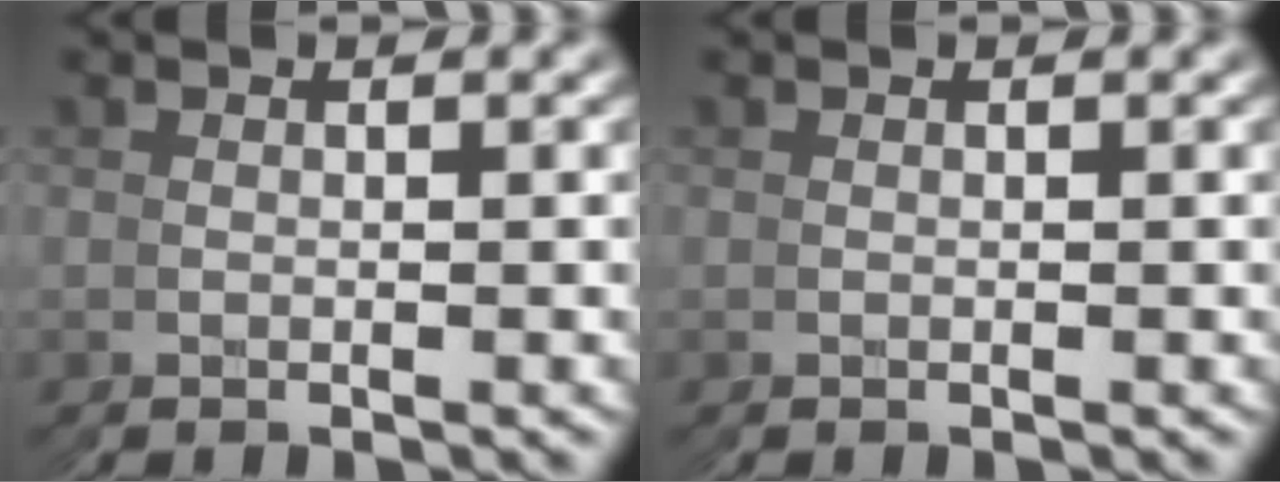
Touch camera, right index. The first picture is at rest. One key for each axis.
{"total": 0.0}